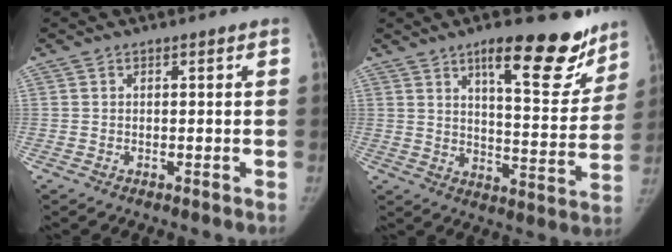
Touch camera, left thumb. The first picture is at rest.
{"total": 17.2, "force": [11.4, 5.4, 11.7], "torque": [-0.102, -0.077, 0.166]}